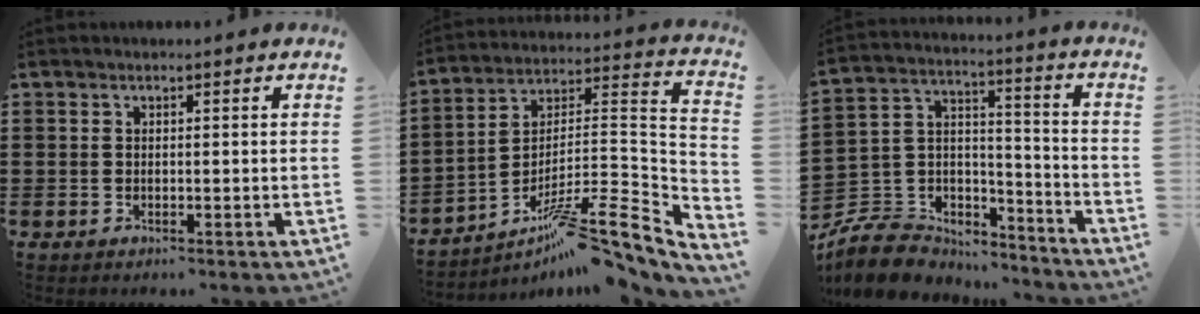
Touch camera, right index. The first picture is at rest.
{"total": 10.3, "force": [-7.0, 0.8, 7.5], "torque": [-0.121, -0.007, -0.139]}
{"total": 8.5, "force": [-7.2, 4.3, 1.6], "torque": [-0.056, 0.016, -0.140]}